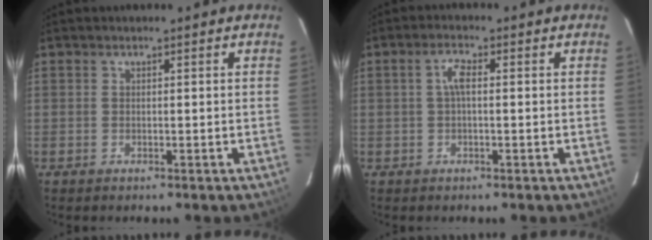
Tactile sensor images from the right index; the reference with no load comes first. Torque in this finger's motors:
{"motor_torque": [0.21, -0.02, 0.19, 0.07]}